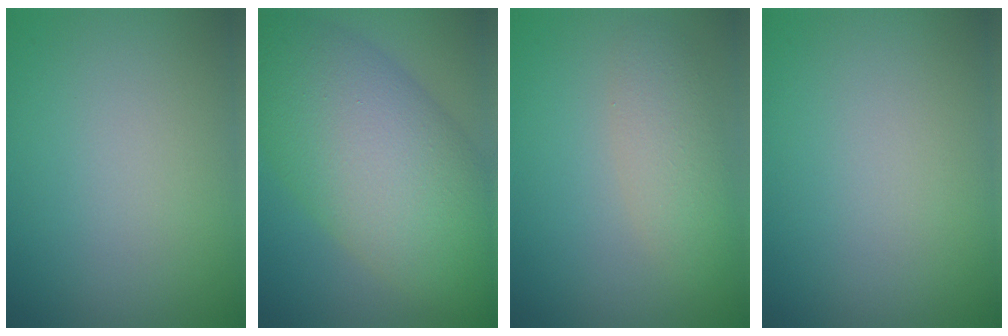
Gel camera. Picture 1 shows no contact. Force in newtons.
{"total": 12.7, "press": 12.7, "slide": 0.2}
{"total": 3.0, "press": 3.0, "slide": 0.1}
{"total": 0.0}